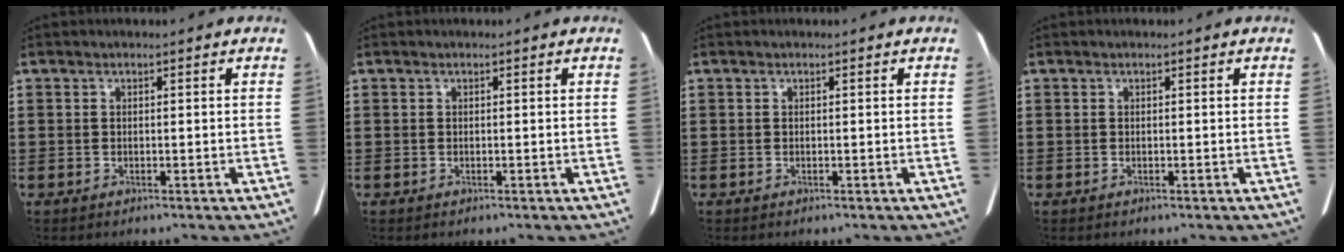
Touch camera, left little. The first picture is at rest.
{"total": 0.0}
{"total": 0.0}
{"total": 0.0}